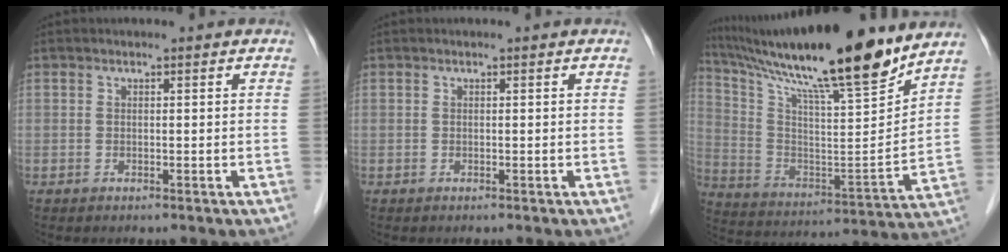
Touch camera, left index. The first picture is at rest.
{"total": 0.0}
{"total": 24.6, "force": [20.2, 0.8, 13.9], "torque": [-0.250, -0.021, 0.332]}